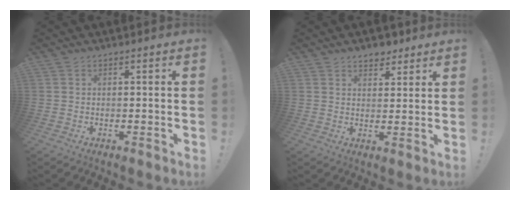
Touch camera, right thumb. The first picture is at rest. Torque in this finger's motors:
{"motor_torque": [0.22, 0.32, -0.13, 0.16, 0.00]}